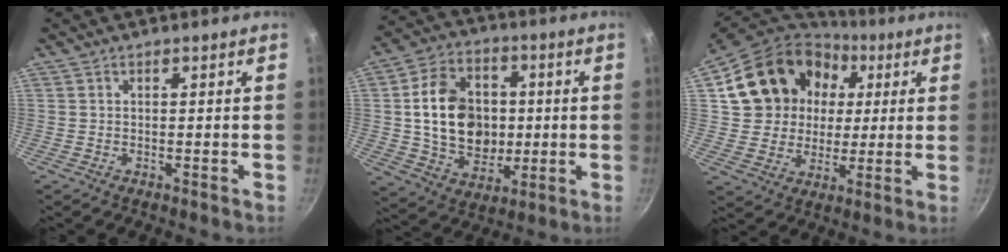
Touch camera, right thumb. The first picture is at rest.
{"total": 17.3, "force": [0.9, 13.4, 10.9], "torque": [-0.152, 0.015, 0.019]}
{"total": 19.5, "force": [5.2, 16.6, 8.9], "torque": [-0.150, 0.027, 0.093]}